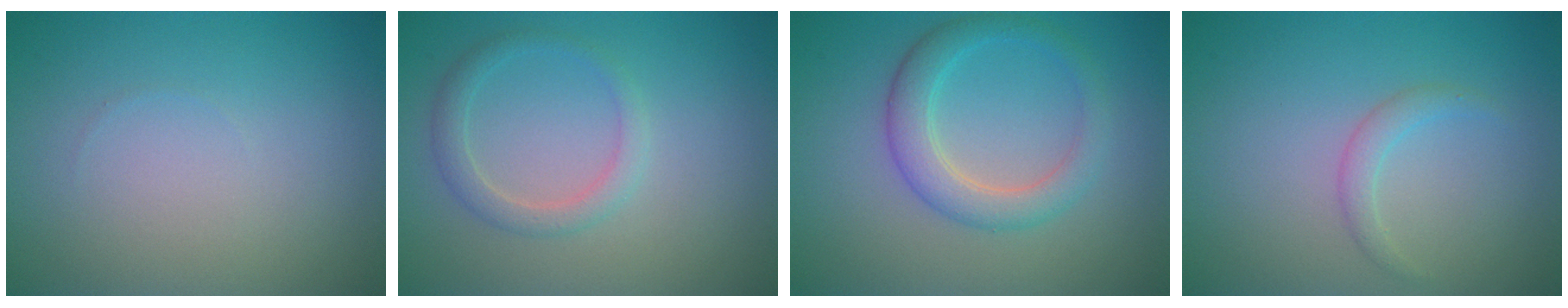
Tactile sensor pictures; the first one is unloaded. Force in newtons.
{"total": 2.0, "press": 2.0, "slide": 0.0}
{"total": 3.6, "press": 3.6, "slide": 0.2}
{"total": 1.3, "press": 1.3, "slide": 0.1}